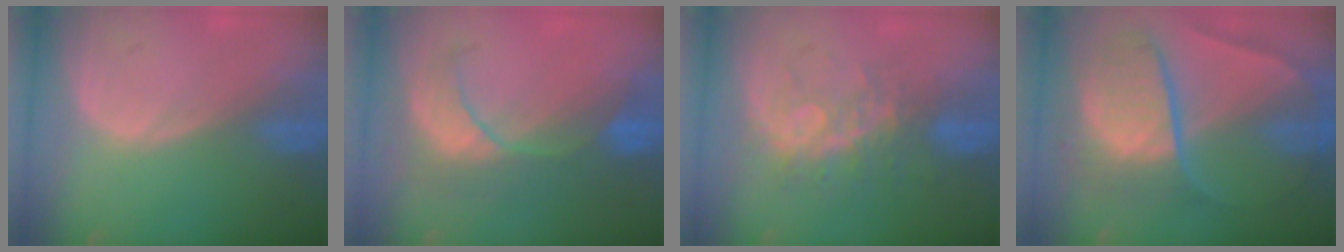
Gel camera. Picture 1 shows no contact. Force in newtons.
{"total": 8.4, "press": 8.1, "slide": 2.2}
{"total": 8.4, "press": 7.0, "slide": 4.7}
{"total": 10.4, "press": 10.3, "slide": 1.1}